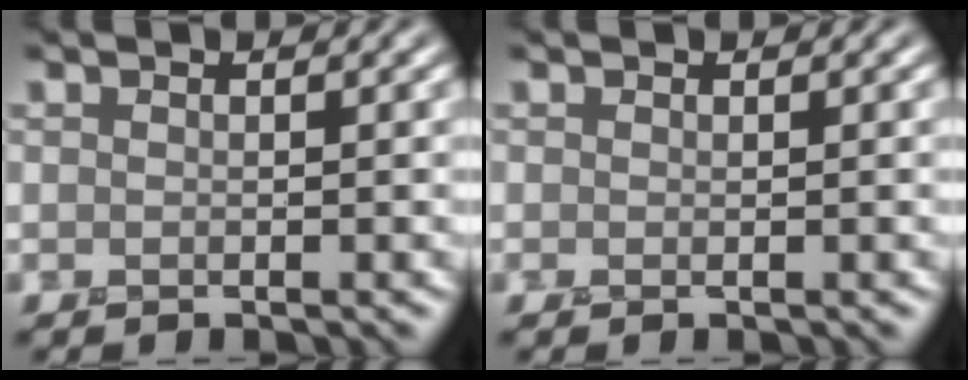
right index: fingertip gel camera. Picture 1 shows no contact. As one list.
[{"total": 0.0}]